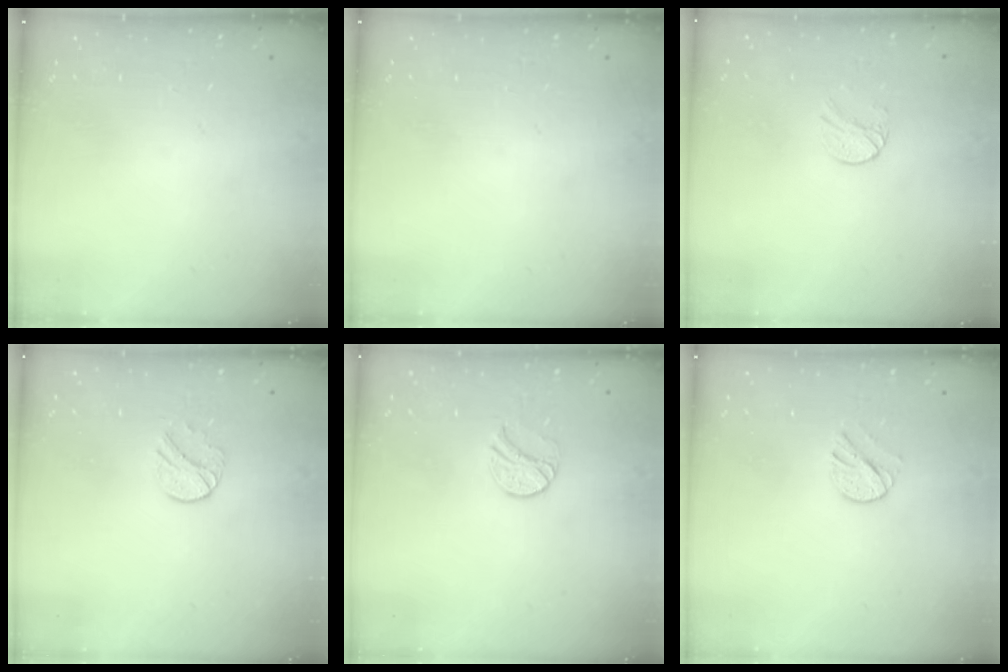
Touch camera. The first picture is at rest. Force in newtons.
{"total": 0.0}
{"total": 6.0, "press": 5.9, "slide": 0.5}
{"total": 6.0, "press": 6.0, "slide": 0.7}
{"total": 8.6, "press": 8.5, "slide": 0.9}
{"total": 7.5, "press": 7.4, "slide": 0.8}